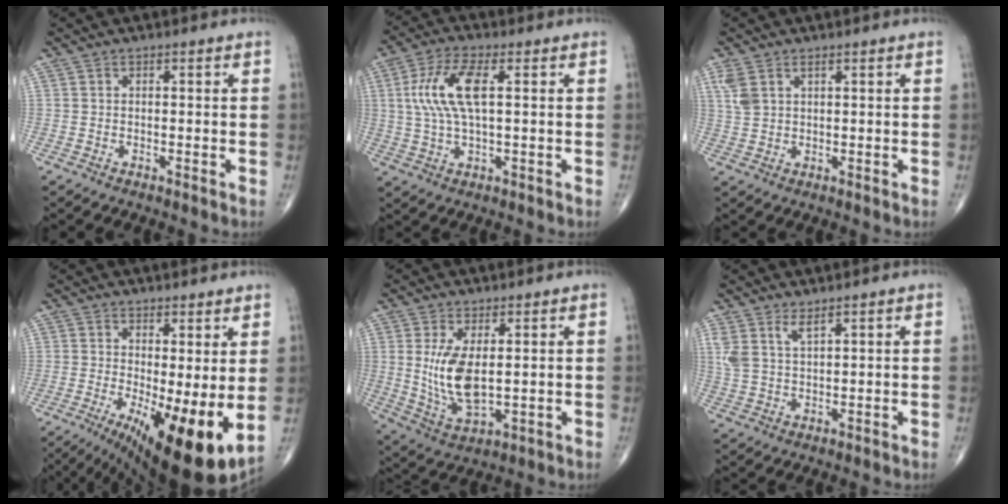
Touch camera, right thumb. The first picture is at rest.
{"total": 10.5, "force": [2.0, 3.8, 9.5], "torque": [-0.213, 0.009, 0.040]}
{"total": 3.8, "force": [1.9, 2.0, 2.7], "torque": [-0.067, 0.004, 0.049]}
{"total": 14.6, "force": [-1.7, 4.3, 13.9], "torque": [-0.212, -0.027, -0.010]}
{"total": 10.0, "force": [1.1, 4.5, 8.9], "torque": [-0.177, -0.021, 0.037]}
{"total": 4.0, "force": [2.7, 1.2, 2.8], "torque": [-0.063, -0.014, 0.061]}